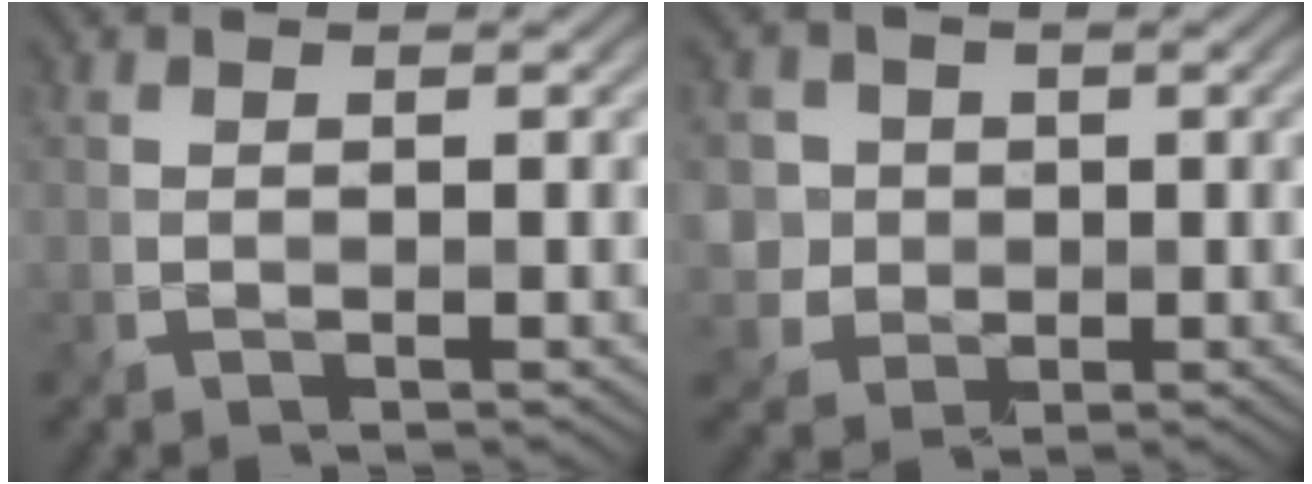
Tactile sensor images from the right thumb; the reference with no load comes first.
{"total": 4.9, "force": [0.9, 4.7, 1.0], "torque": [-0.050, -0.002, 0.018]}